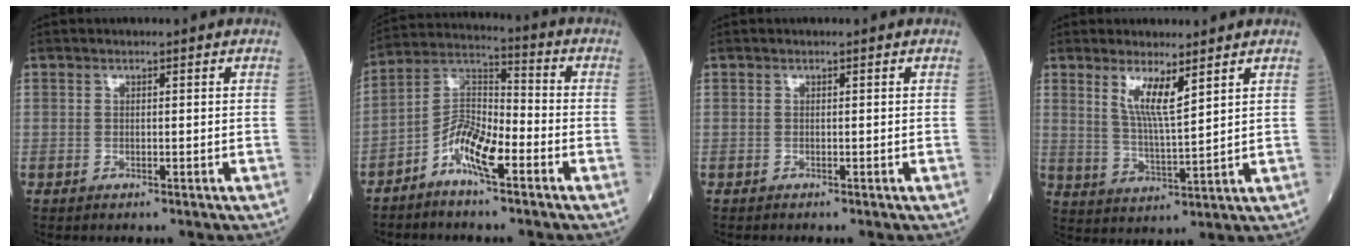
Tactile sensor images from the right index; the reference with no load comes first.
{"total": 8.4, "force": [-4.4, 2.4, 6.8], "torque": [-0.135, 0.017, -0.087]}
{"total": 0.0}
{"total": 5.7, "force": [3.3, 0.4, 4.7], "torque": [-0.090, -0.014, 0.067]}